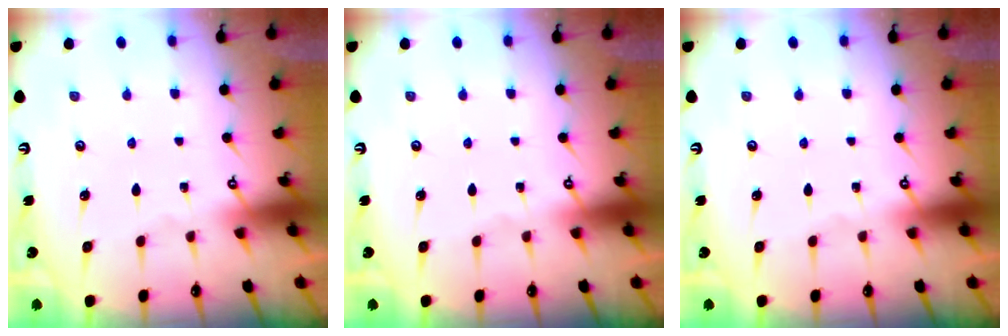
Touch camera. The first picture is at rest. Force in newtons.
{"total": 0.0}
{"total": 0.0}